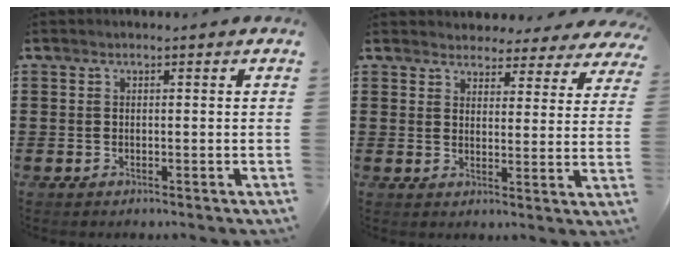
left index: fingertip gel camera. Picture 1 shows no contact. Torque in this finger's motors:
{"motor_torque": [1.25, 0.85, 0.44, 0.00]}